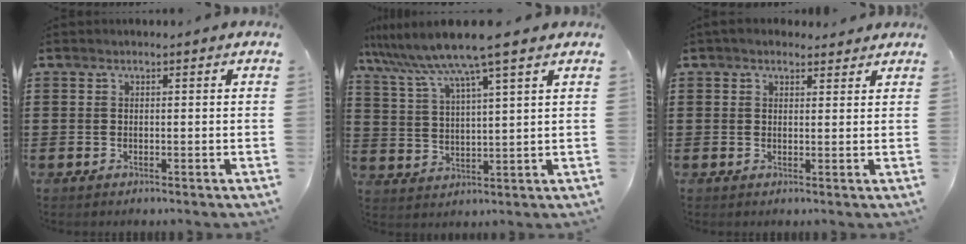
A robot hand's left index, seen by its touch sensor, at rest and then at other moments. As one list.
[{"total": 8.4, "force": [6.7, -0.7, 5.1], "torque": [-0.121, -0.036, 0.110]}, {"total": 2.2, "force": [1.9, 1.0, 0.5], "torque": [-0.016, 0.005, 0.035]}]